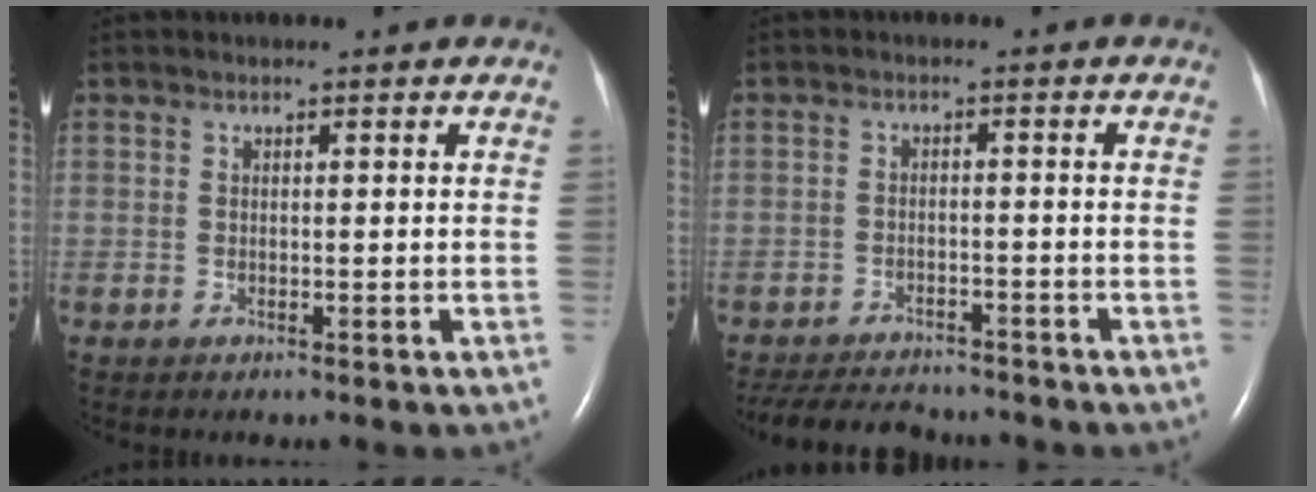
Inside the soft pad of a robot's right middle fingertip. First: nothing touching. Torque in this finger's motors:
{"motor_torque": [0.56, -0.66, 0.03, 0.01]}